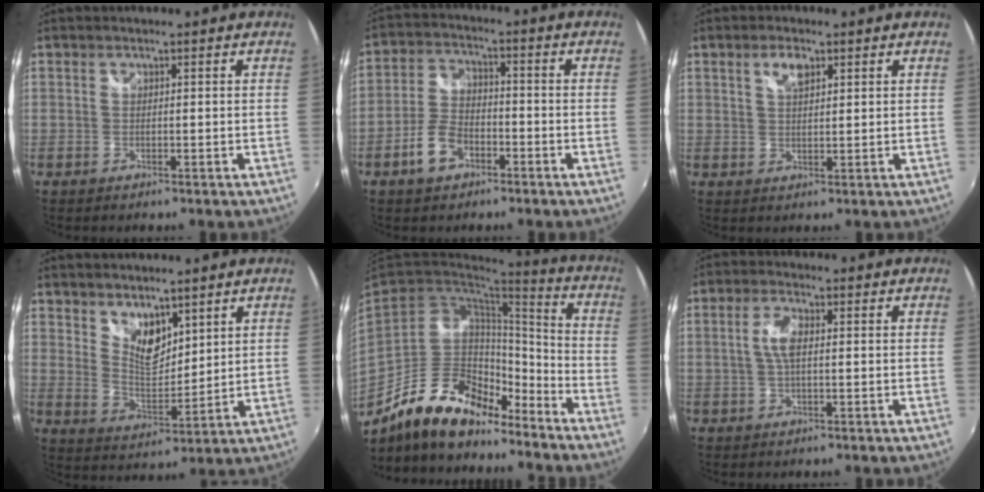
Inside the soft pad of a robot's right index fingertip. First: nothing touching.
{"total": 7.4, "force": [-4.0, 4.3, 4.5], "torque": [-0.099, 0.009, -0.073]}
{"total": 3.5, "force": [1.8, 1.6, 2.5], "torque": [-0.043, 0.005, 0.031]}
{"total": 7.0, "force": [4.8, 3.5, 3.7], "torque": [-0.052, -0.004, 0.090]}
{"total": 19.7, "force": [-14.2, 9.4, 10.0], "torque": [-0.210, 0.008, -0.235]}
{"total": 3.8, "force": [0.3, 1.3, 3.6], "torque": [-0.072, 0.003, 0.006]}